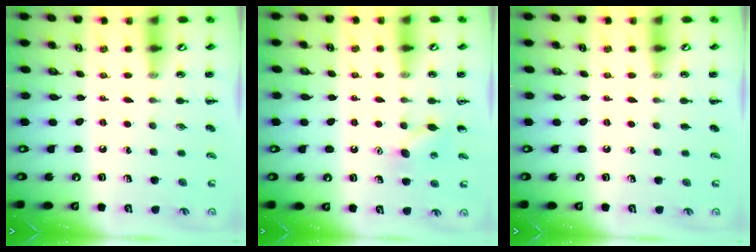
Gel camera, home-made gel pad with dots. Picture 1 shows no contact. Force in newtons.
{"total": 5.8, "press": 5.6, "slide": 1.7}
{"total": 0.0}